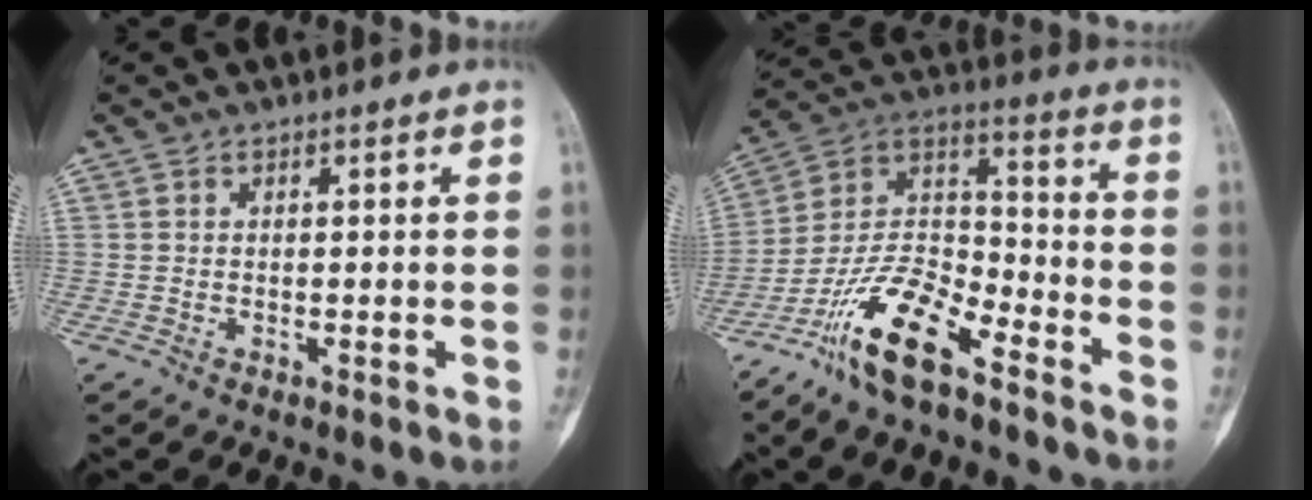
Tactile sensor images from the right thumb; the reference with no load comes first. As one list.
[{"total": 14.9, "force": [-10.0, 5.1, 9.8], "torque": [-0.175, 0.079, -0.195]}]